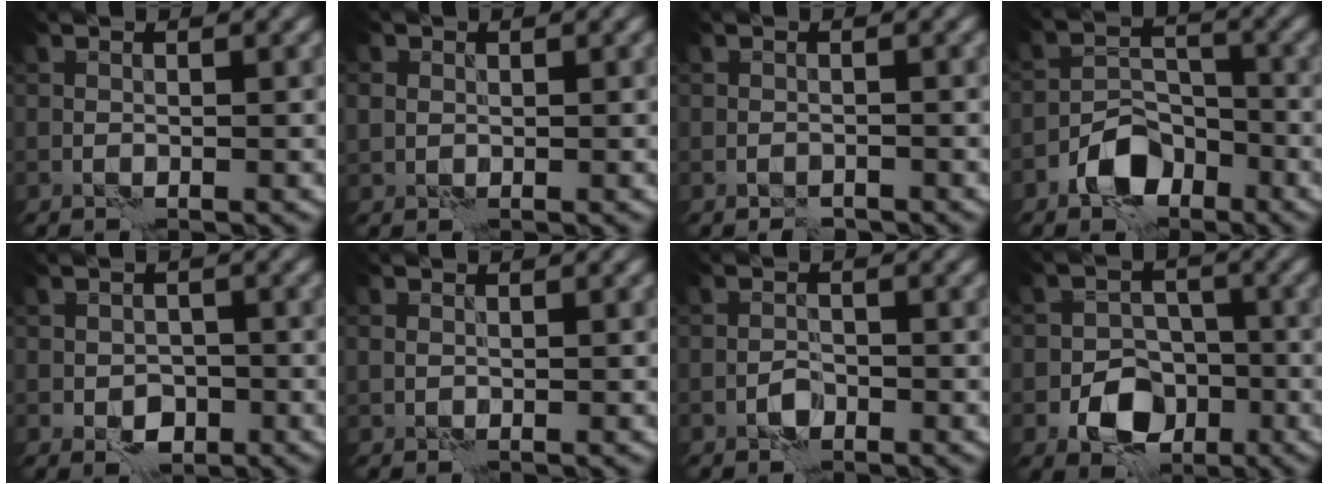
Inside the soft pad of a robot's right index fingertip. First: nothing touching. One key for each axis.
{"total": 1.4, "fx": 0.2, "fy": 1.3, "fz": 0.3, "tx": -0.007, "ty": -0.001, "tz": 0.003}
{"total": 1.2, "fx": -1.0, "fy": 0.4, "fz": 0.3, "tx": -0.003, "ty": 0.004, "tz": -0.019}
{"total": 5.3, "fx": -3.3, "fy": 3.3, "fz": 2.5, "tx": -0.037, "ty": 0.001, "tz": -0.065}
{"total": 2.7, "fx": -1.0, "fy": 2.0, "fz": 1.5, "tx": -0.018, "ty": -0.002, "tz": -0.018}
{"total": 0.8, "fx": 0.1, "fy": 0.7, "fz": 0.4, "tx": -0.006, "ty": 0.001, "tz": 0.003}
{"total": 1.5, "fx": -1.0, "fy": 0.9, "fz": 0.8, "tx": -0.012, "ty": 0.006, "tz": -0.020}
{"total": 6.0, "fx": -2.6, "fy": 4.3, "fz": 3.2, "tx": -0.045, "ty": -0.007, "tz": -0.047}